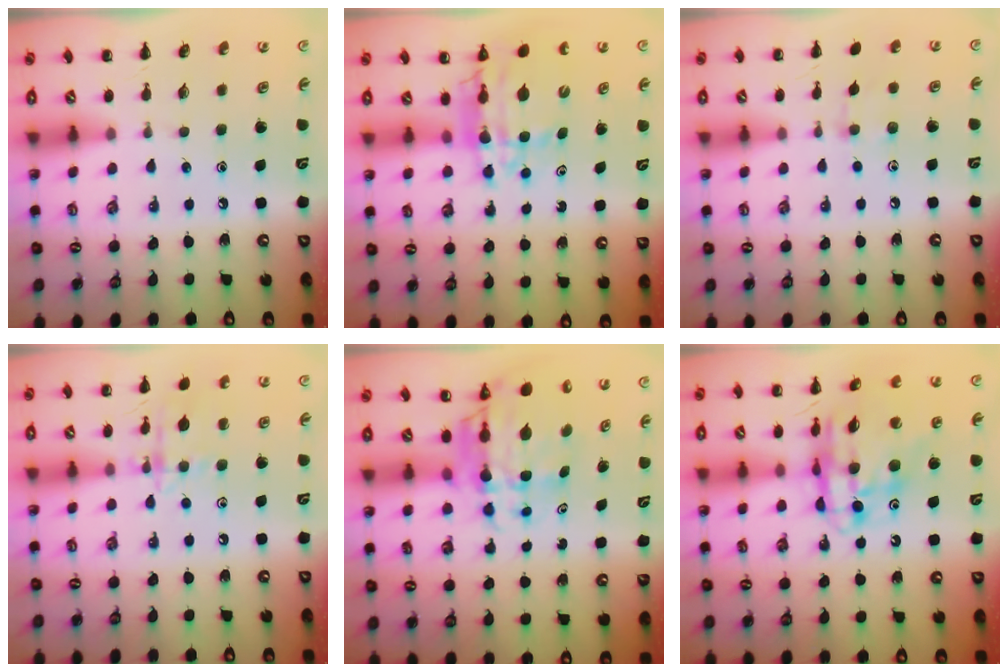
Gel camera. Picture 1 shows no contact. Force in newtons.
{"total": 10.7, "press": 10.0, "slide": 3.9}
{"total": 6.4, "press": 6.2, "slide": 1.9}
{"total": 12.2, "press": 12.1, "slide": 1.0}
{"total": 8.1, "press": 7.8, "slide": 2.4}
{"total": 15.6, "press": 15.1, "slide": 4.0}